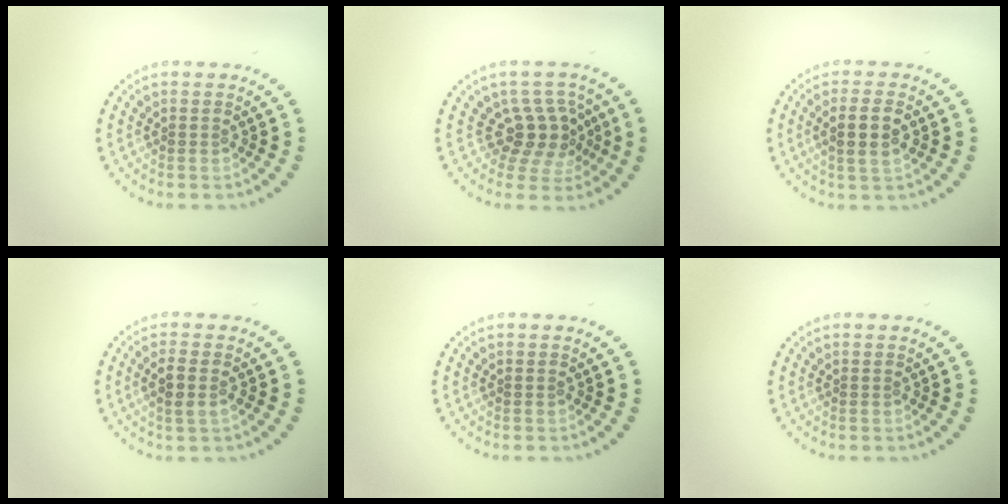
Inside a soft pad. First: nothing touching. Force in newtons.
{"total": 3.5, "press": 2.8, "slide": 2.1}
{"total": 3.0, "press": 2.8, "slide": 0.8}
{"total": 1.9, "press": 1.8, "slide": 0.6}
{"total": 0.0}
{"total": 0.0}